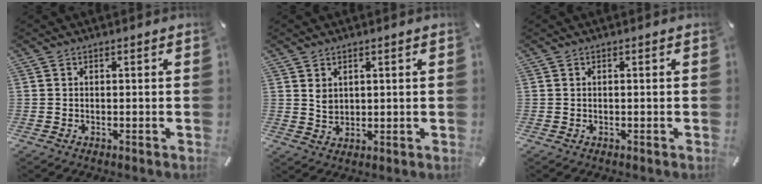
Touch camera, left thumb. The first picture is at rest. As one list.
[{"total": 2.7, "force": [1.4, 2.1, 1.1], "torque": [-0.016, 0.000, 0.024]}, {"total": 0.0}]